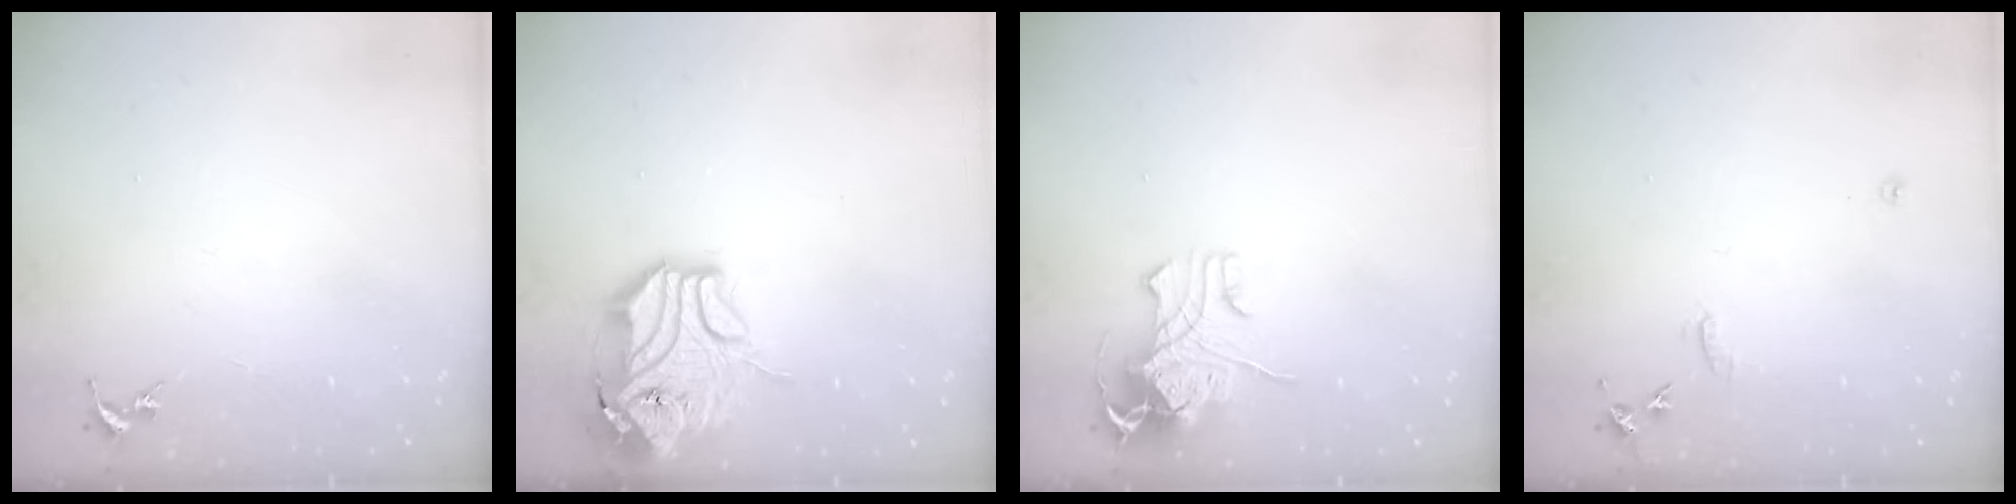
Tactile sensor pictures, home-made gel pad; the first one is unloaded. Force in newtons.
{"total": 16.2, "press": 16.1, "slide": 2.2}
{"total": 10.7, "press": 10.6, "slide": 1.4}
{"total": 7.5, "press": 7.5, "slide": 0.6}